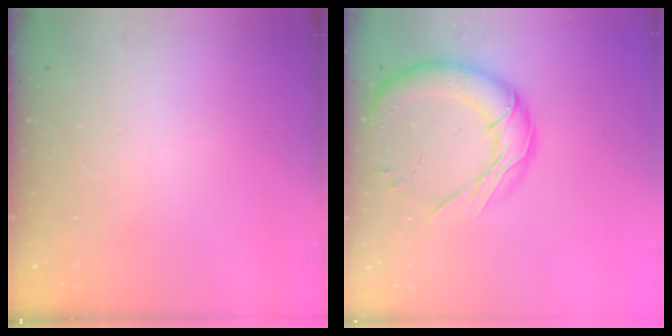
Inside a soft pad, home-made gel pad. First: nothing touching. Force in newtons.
{"total": 16.6, "press": 16.4, "slide": 2.3}